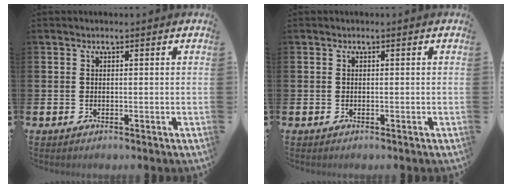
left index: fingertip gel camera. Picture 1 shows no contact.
{"total": 0.0}